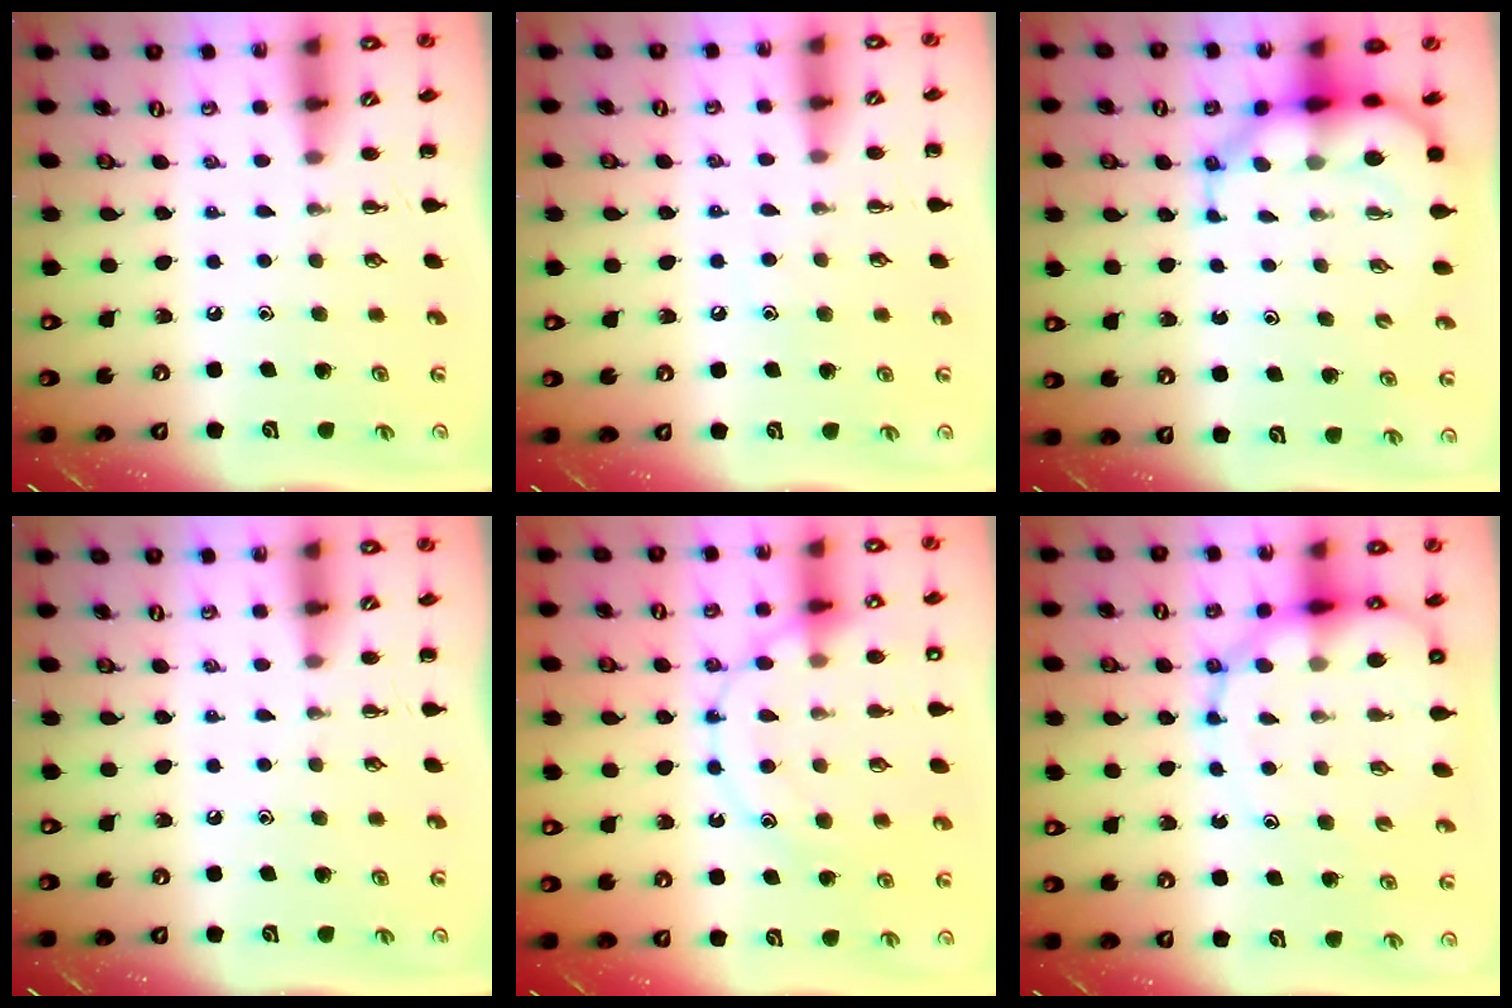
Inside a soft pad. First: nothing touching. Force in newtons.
{"total": 5.4, "press": 5.1, "slide": 1.5}
{"total": 7.8, "press": 7.5, "slide": 2.1}
{"total": 0.0}
{"total": 16.7, "press": 16.6, "slide": 1.5}
{"total": 14.6, "press": 14.1, "slide": 3.7}